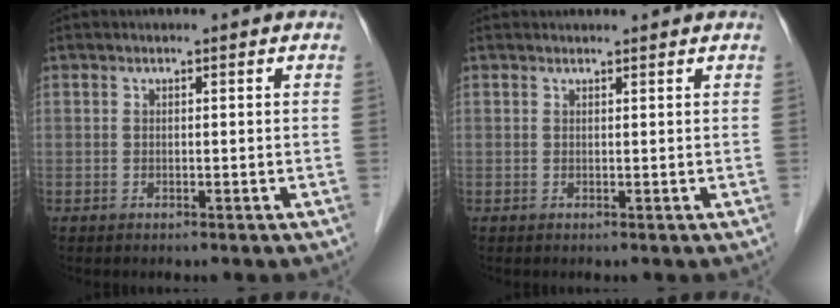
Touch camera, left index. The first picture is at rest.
{"total": 2.5, "force": [2.5, 0.3, 0.3], "torque": [-0.008, 0.022, 0.032]}